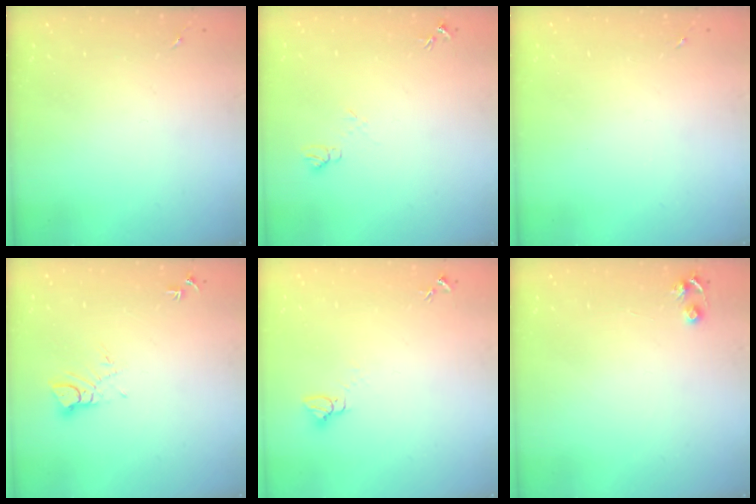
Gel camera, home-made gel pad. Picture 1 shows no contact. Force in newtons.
{"total": 6.3, "press": 6.3, "slide": 0.7}
{"total": 0.0}
{"total": 4.3, "press": 4.3, "slide": 0.4}
{"total": 2.8, "press": 2.8, "slide": 0.1}
{"total": 4.8, "press": 4.8, "slide": 0.6}